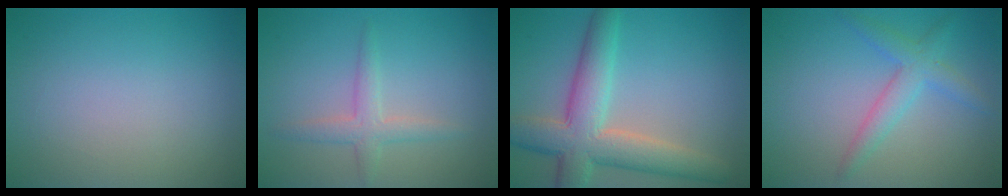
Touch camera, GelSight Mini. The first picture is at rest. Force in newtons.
{"total": 2.3, "press": 2.3, "slide": 0.1}
{"total": 7.4, "press": 7.4, "slide": 0.3}
{"total": 2.1, "press": 2.1, "slide": 0.1}